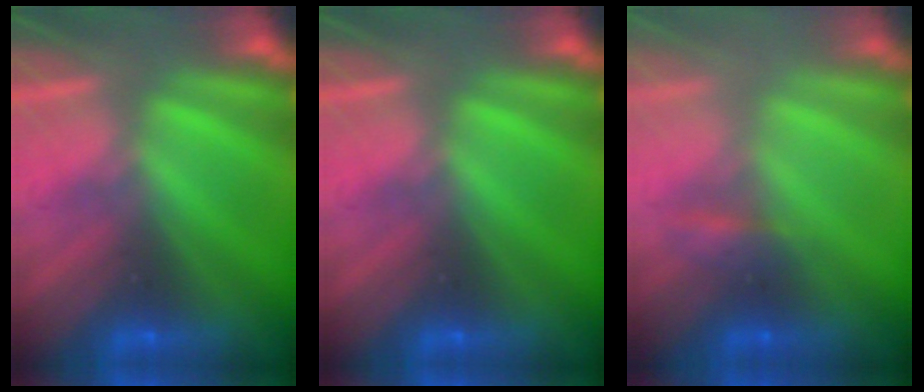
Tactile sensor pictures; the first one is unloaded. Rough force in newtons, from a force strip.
{"total": 0.0}
{"total": 2.2}